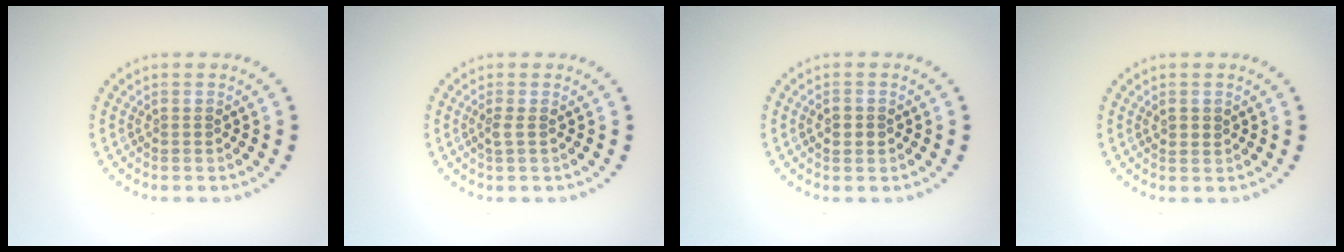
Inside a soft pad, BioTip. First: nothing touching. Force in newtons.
{"total": 0.9, "press": 0.6, "slide": 0.7}
{"total": 1.7, "press": 1.7, "slide": 0.1}
{"total": 1.0, "press": 0.9, "slide": 0.4}